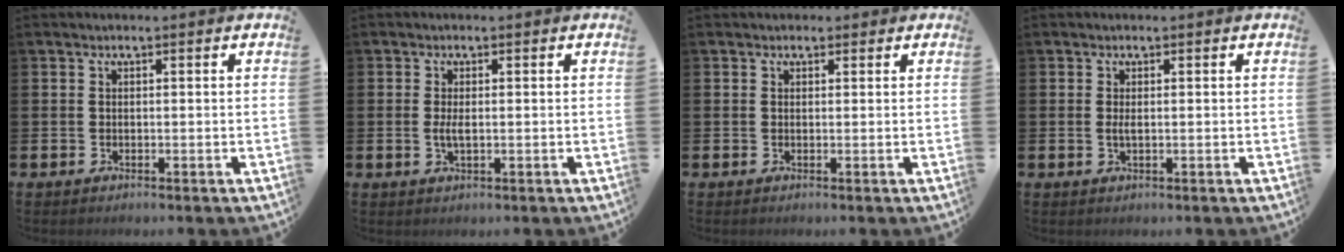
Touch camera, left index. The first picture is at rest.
{"total": 1.7, "force": [-0.1, 0.6, 1.6], "torque": [-0.028, 0.001, -0.003]}
{"total": 1.1, "force": [0.8, 0.8, 0.0], "torque": [0.008, 0.006, 0.012]}
{"total": 1.0, "force": [0.0, 0.2, 0.9], "torque": [-0.015, 0.000, -0.001]}